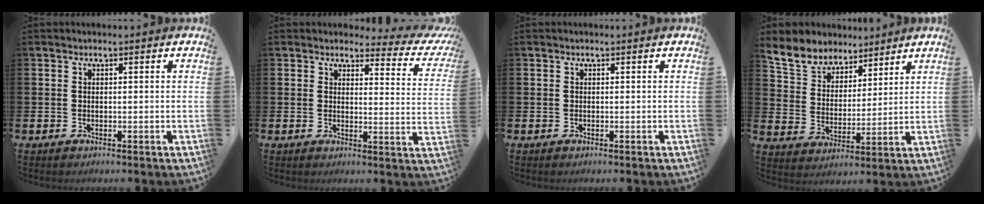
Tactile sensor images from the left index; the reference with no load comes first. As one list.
[{"total": 3.1, "force": [2.7, 1.4, 0.6], "torque": [-0.009, -0.028, 0.038]}, {"total": 0.0}, {"total": 6.7, "force": [6.0, 2.9, 0.2], "torque": [-0.049, -0.035, 0.109]}]